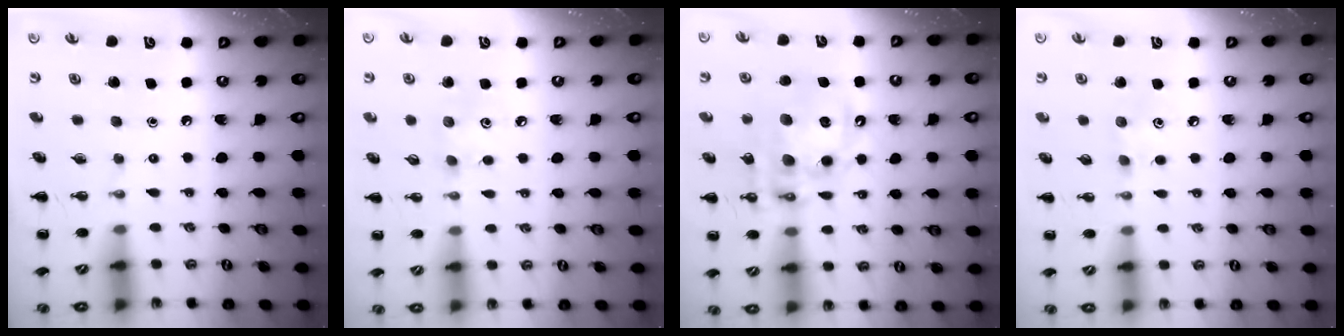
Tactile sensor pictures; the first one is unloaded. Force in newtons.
{"total": 4.5, "press": 4.4, "slide": 0.9}
{"total": 16.1, "press": 15.7, "slide": 3.6}
{"total": 5.0, "press": 4.9, "slide": 1.0}